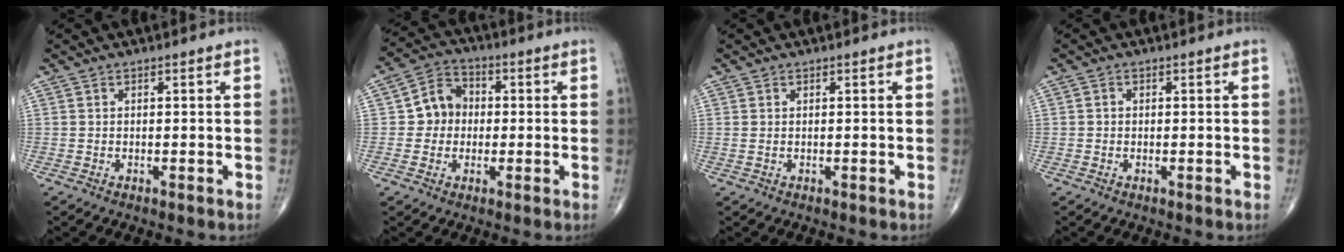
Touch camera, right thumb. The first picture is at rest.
{"total": 7.2, "force": [-0.2, 6.4, 3.2], "torque": [-0.023, 0.020, -0.016]}
{"total": 0.5, "force": [0.1, 0.3, 0.5], "torque": [-0.015, 0.003, 0.005]}
{"total": 0.6, "force": [-0.1, 0.6, 0.2], "torque": [0.001, 0.002, -0.002]}